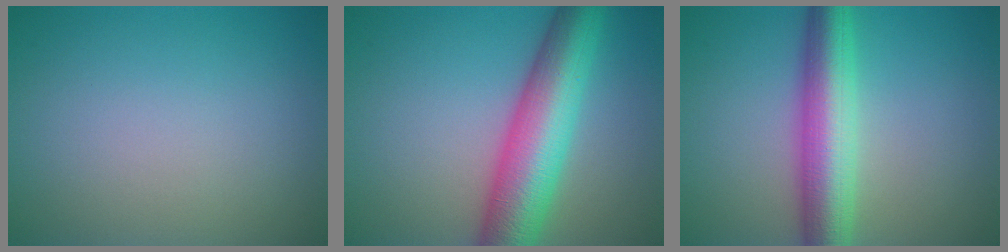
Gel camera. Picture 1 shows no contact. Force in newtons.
{"total": 9.3, "press": 9.3, "slide": 0.3}
{"total": 7.1, "press": 7.1, "slide": 0.0}